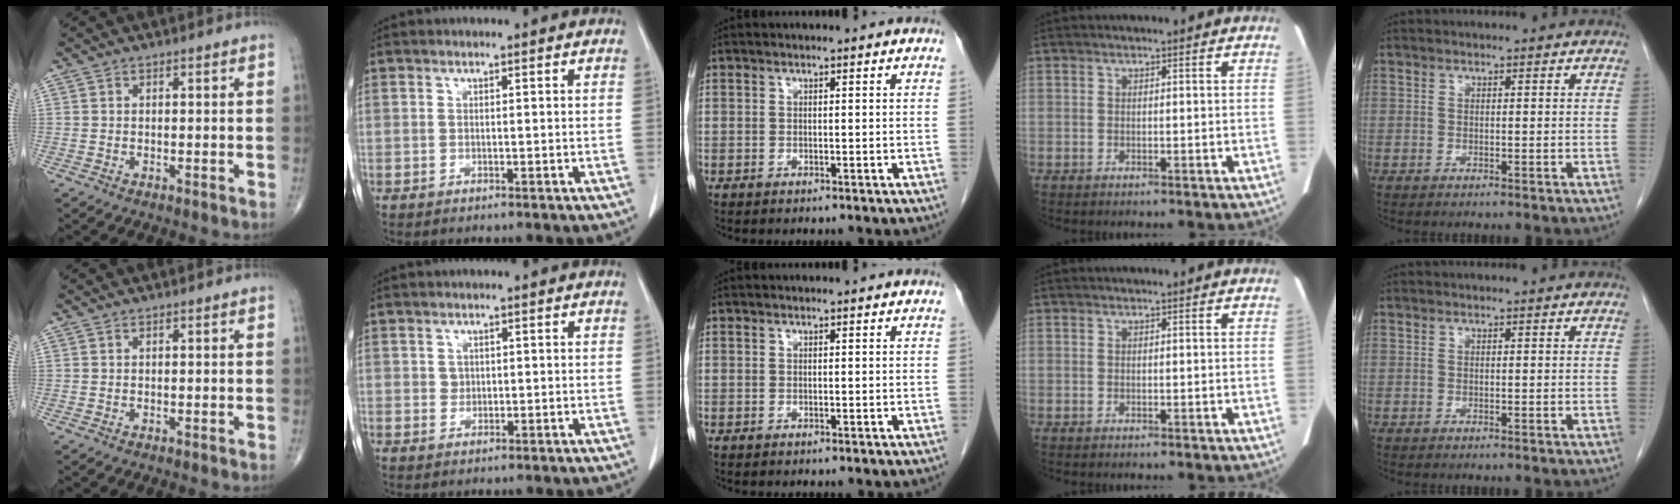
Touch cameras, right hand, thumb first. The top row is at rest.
{"index": {"total": 1.6, "force": [0.3, 1.4, 0.6], "torque": [-0.010, 0.004, 0.010]}}